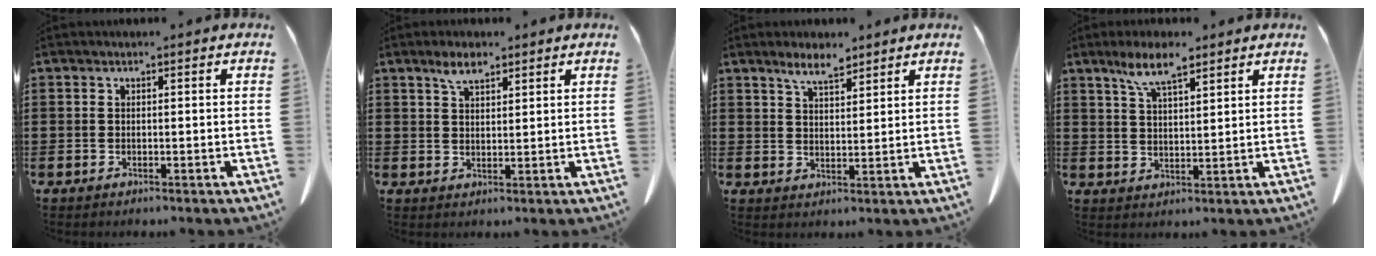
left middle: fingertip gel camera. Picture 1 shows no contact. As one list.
[{"total": 3.7, "force": [2.5, 1.3, 2.4], "torque": [-0.052, 0.003, 0.044]}, {"total": 4.5, "force": [3.6, 1.1, 2.4], "torque": [-0.047, -0.006, 0.064]}, {"total": 7.1, "force": [4.7, 1.7, 5.0], "torque": [-0.107, -0.004, 0.083]}]